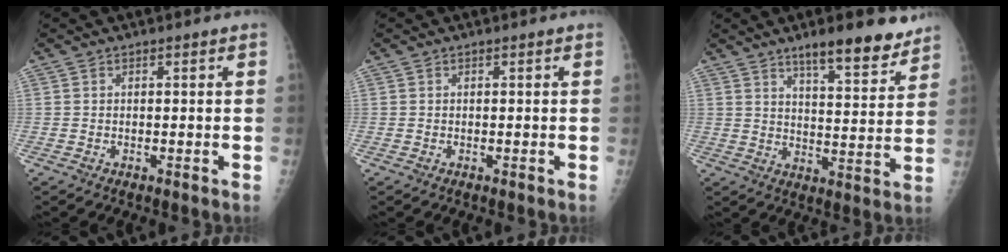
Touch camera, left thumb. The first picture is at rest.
{"total": 0.0}
{"total": 12.2, "force": [9.1, 3.2, 7.4], "torque": [-0.076, -0.058, 0.136]}